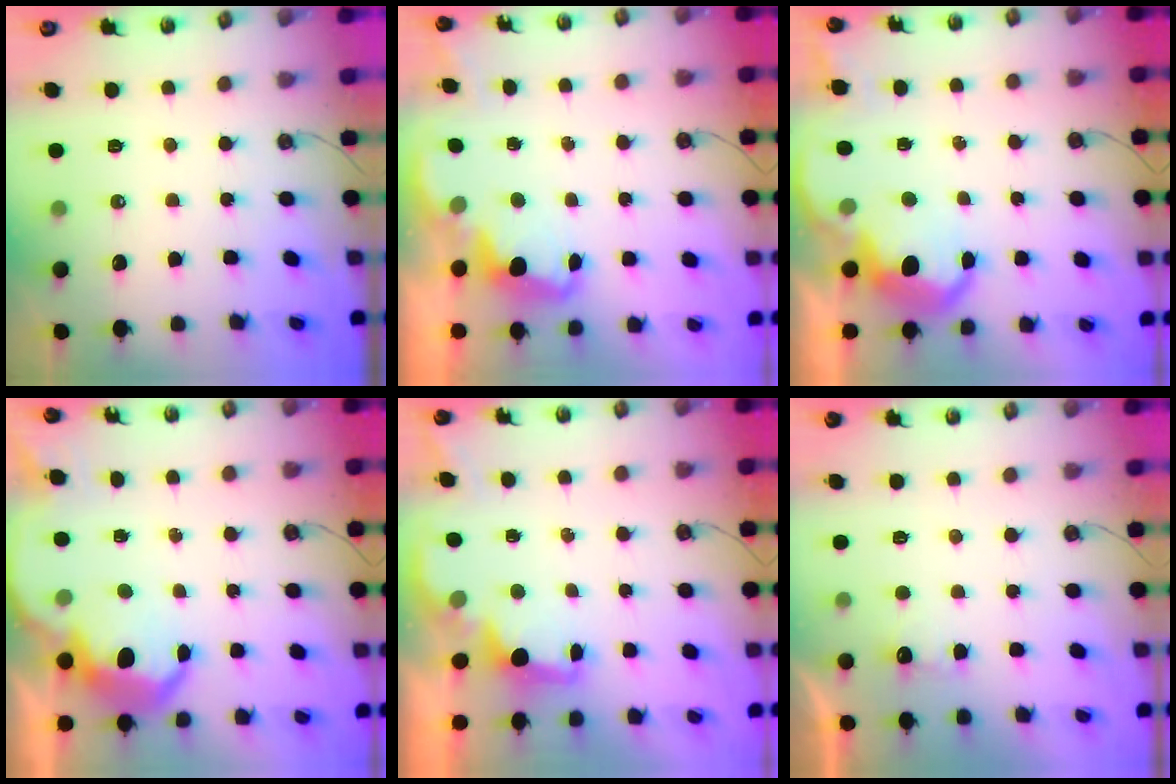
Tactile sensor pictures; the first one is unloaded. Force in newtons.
{"total": 2.4, "press": 2.3, "slide": 0.6}
{"total": 6.6, "press": 6.5, "slide": 0.6}
{"total": 6.6, "press": 6.6, "slide": 0.3}
{"total": 2.1, "press": 1.9, "slide": 0.8}
{"total": 2.1, "press": 1.9, "slide": 0.9}